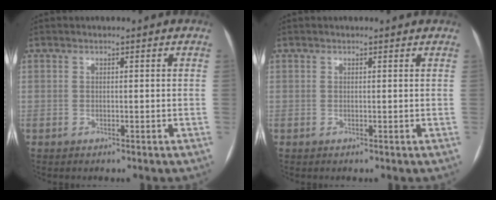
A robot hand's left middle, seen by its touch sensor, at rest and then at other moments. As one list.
[{"total": 0.8, "force": [0.8, 0.2, 0.0], "torque": [-0.007, 0.002, 0.005]}]